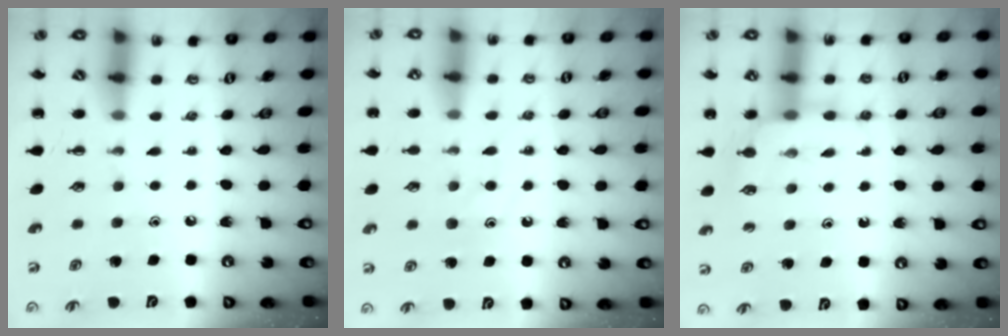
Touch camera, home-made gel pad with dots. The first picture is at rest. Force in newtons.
{"total": 9.3, "press": 9.3, "slide": 1.1}
{"total": 8.4, "press": 8.4, "slide": 0.5}